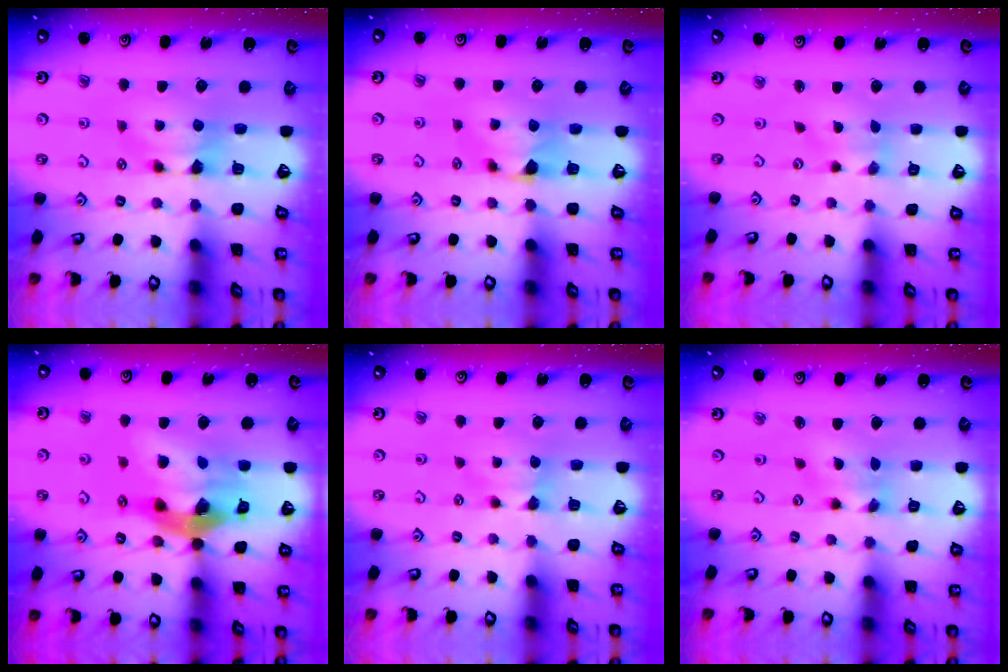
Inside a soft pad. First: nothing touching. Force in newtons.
{"total": 1.3, "press": 0.7, "slide": 1.0}
{"total": 1.7, "press": 1.3, "slide": 1.1}
{"total": 13.8, "press": 13.5, "slide": 2.9}
{"total": 1.5, "press": 1.5, "slide": 0.2}
{"total": 2.0, "press": 1.2, "slide": 1.5}